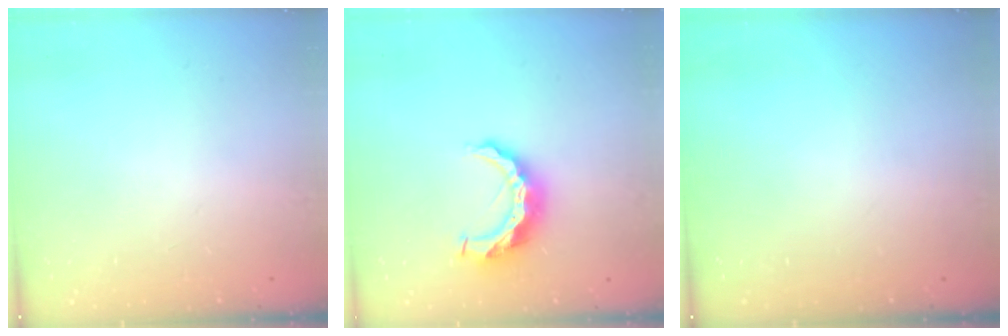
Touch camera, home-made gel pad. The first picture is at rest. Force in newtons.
{"total": 9.7, "press": 9.7, "slide": 0.6}
{"total": 0.0}